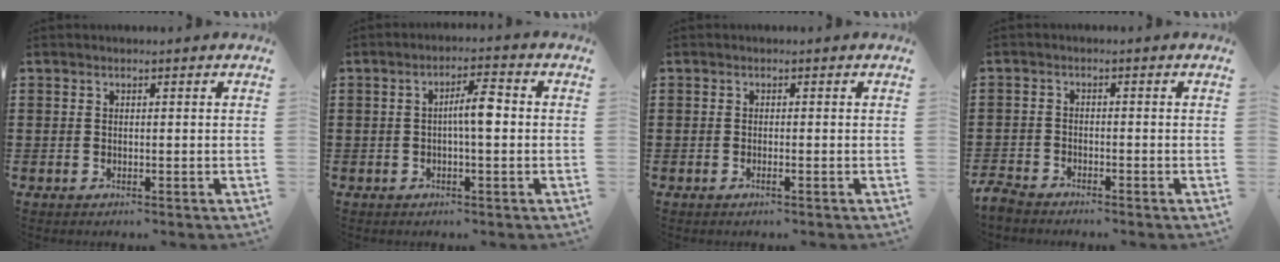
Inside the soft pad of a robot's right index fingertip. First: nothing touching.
{"total": 4.9, "force": [-0.2, 0.9, 4.8], "torque": [-0.086, 0.008, -0.007]}
{"total": 0.7, "force": [-0.3, 0.0, 0.6], "torque": [-0.011, -0.003, -0.006]}
{"total": 2.6, "force": [-2.6, 0.5, 0.3], "torque": [-0.015, 0.001, -0.057]}